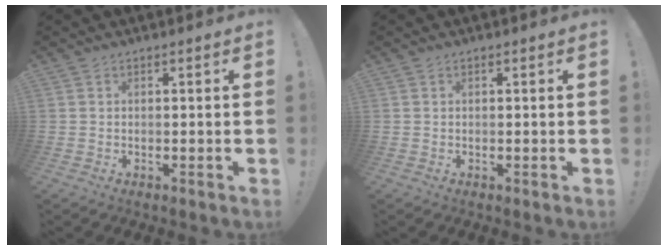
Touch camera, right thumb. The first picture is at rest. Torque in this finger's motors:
{"motor_torque": [-0.05, -0.71, 0.03, 0.08, 0.00]}